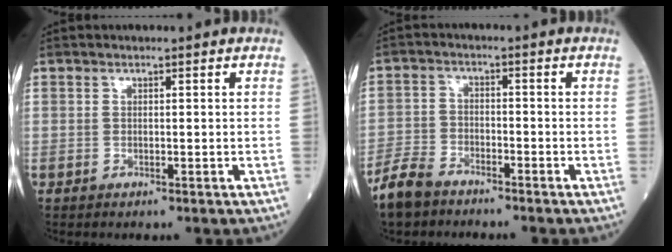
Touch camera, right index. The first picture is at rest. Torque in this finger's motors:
{"motor_torque": [-0.03, -0.23, 0.12, 0.01]}